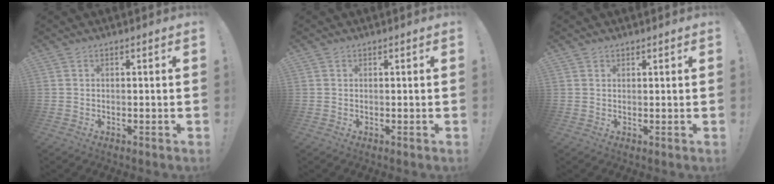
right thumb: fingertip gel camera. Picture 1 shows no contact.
{"total": 0.0}
{"total": 0.9, "force": [0.7, 0.4, 0.1], "torque": [0.002, -0.003, 0.015]}